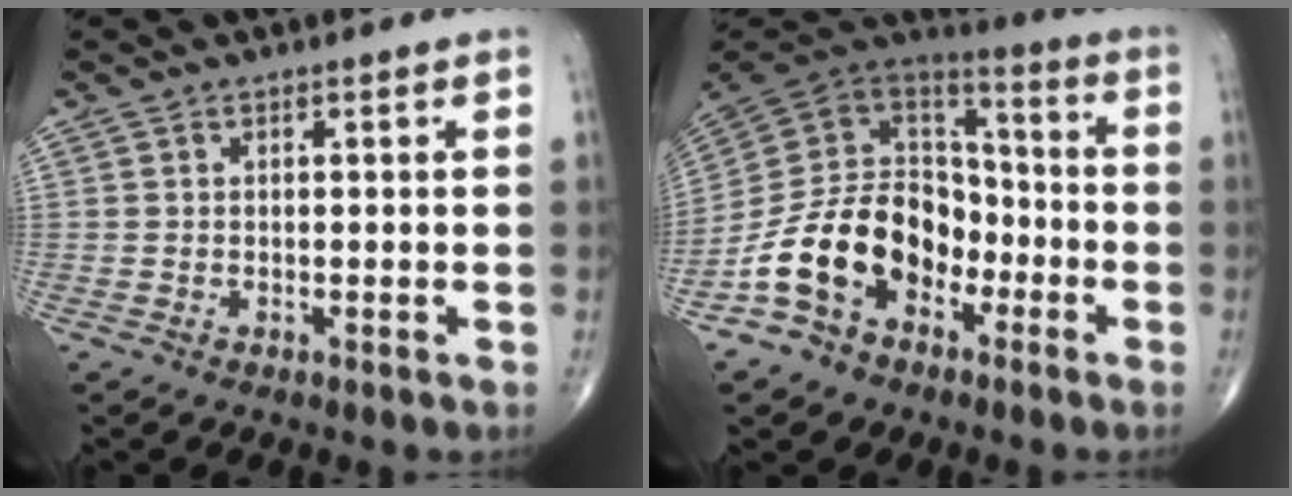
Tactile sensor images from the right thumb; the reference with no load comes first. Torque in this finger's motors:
{"motor_torque": [1.35, 1.25, 1.57, -1.19, 0.61]}